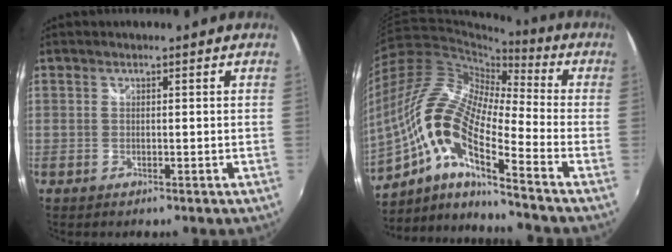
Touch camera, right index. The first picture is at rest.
{"total": 18.6, "force": [-8.2, 4.4, 16.1], "torque": [-0.282, -0.020, -0.180]}